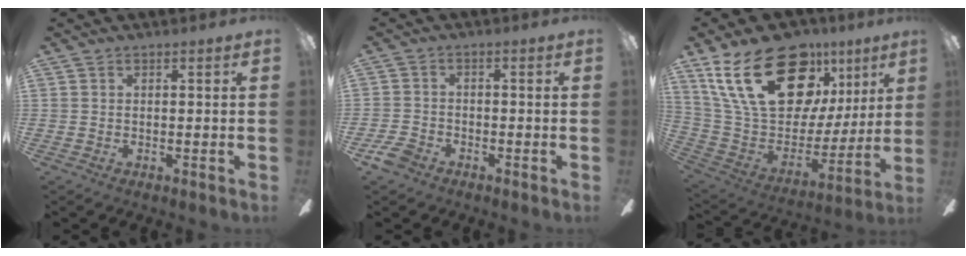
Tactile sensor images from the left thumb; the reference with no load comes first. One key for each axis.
{"total": 4.5, "fx": -3.2, "fy": 2.4, "fz": 2.0, "tx": -0.052, "ty": 0.013, "tz": -0.065}
{"total": 29.6, "fx": 15.3, "fy": 17.1, "fz": 18.8, "tx": -0.341, "ty": -0.076, "tz": 0.290}